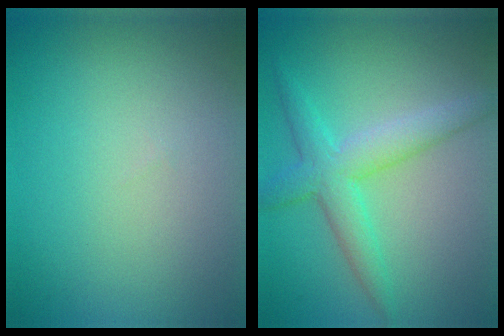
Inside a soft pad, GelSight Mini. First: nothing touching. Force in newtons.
{"total": 4.2, "press": 4.2, "slide": 0.1}